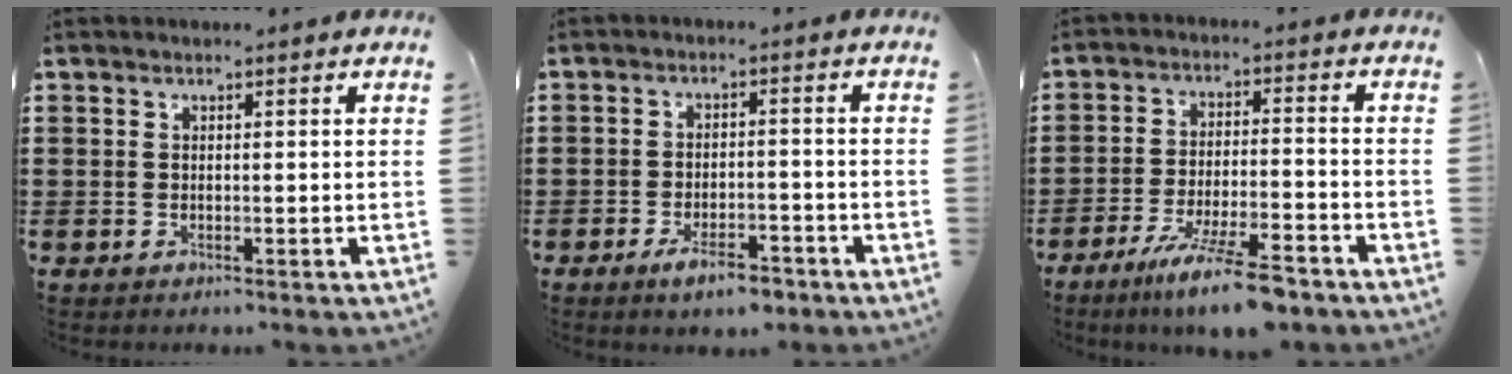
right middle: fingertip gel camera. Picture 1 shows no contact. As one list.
[{"total": 4.8, "force": [-3.7, 1.3, 2.6], "torque": [-0.048, 0.001, -0.069]}, {"total": 9.6, "force": [-7.4, 1.0, 6.0], "torque": [-0.112, -0.002, -0.137]}]